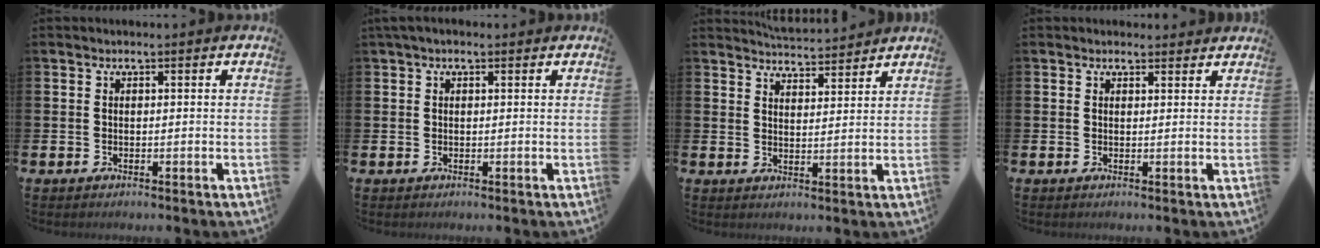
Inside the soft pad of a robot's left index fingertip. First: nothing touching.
{"total": 1.0, "force": [0.6, 0.5, 0.6], "torque": [-0.002, 0.003, 0.008]}
{"total": 4.6, "force": [4.6, 0.1, -0.2], "torque": [-0.007, -0.029, 0.083]}
{"total": 1.2, "force": [1.1, 0.5, 0.0], "torque": [0.006, 0.002, 0.019]}